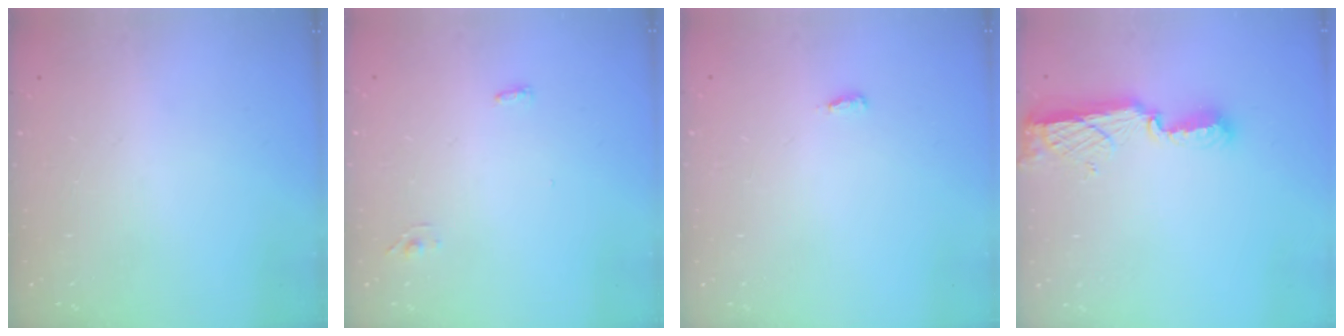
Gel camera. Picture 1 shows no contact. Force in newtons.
{"total": 3.3, "press": 2.9, "slide": 1.7}
{"total": 2.6, "press": 2.4, "slide": 1.0}
{"total": 8.5, "press": 8.4, "slide": 0.8}